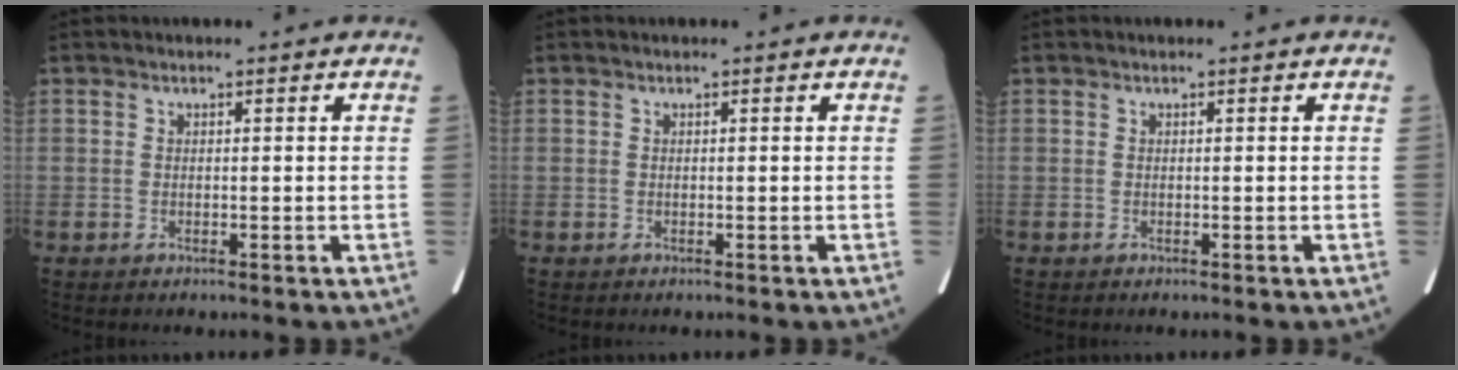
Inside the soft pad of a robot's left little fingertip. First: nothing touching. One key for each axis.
{"total": 0.0}
{"total": 0.0}